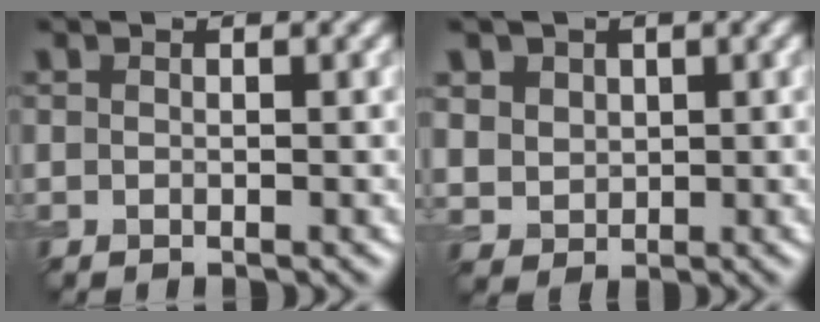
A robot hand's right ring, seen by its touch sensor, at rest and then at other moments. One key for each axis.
{"total": 3.9, "fx": 1.8, "fy": 3.2, "fz": 1.5, "tx": -0.054, "ty": 0.004, "tz": 0.038}